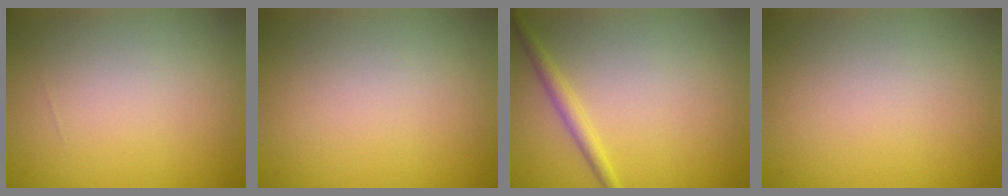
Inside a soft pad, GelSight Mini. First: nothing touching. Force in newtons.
{"total": 0.0}
{"total": 1.7, "press": 1.7, "slide": 0.1}
{"total": 0.0}